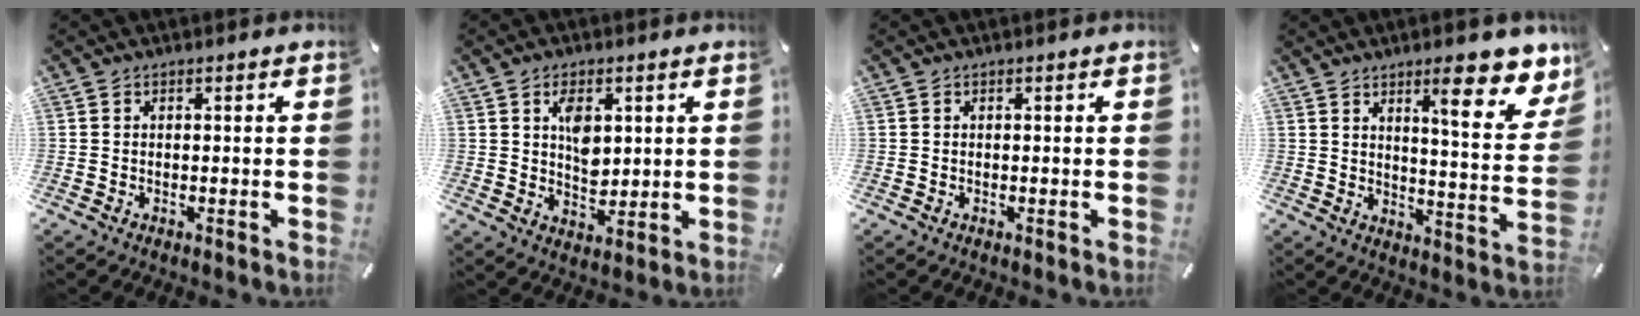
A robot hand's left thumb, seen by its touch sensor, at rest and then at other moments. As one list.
[{"total": 6.6, "force": [2.1, 4.3, 4.5], "torque": [-0.065, -0.005, 0.032]}, {"total": 0.0}, {"total": 14.0, "force": [9.2, 4.1, 9.7], "torque": [-0.122, -0.065, 0.147]}]